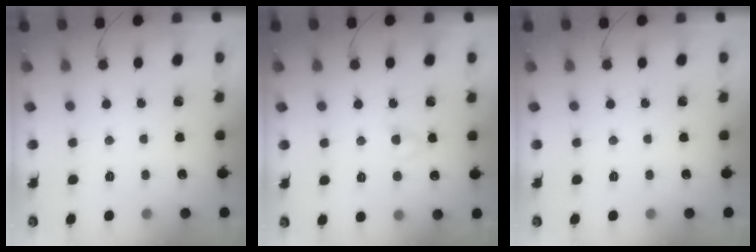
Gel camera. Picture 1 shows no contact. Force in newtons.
{"total": 1.9, "press": 1.6, "slide": 0.9}
{"total": 0.0}